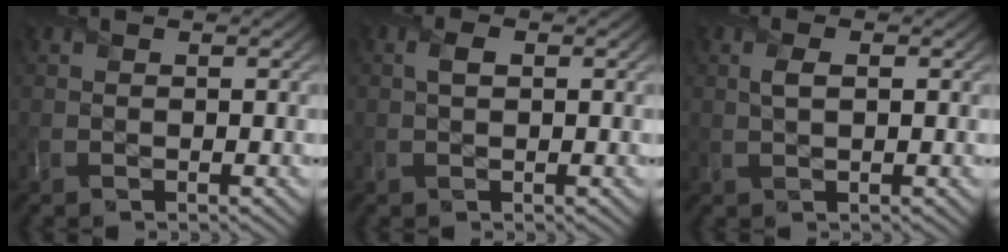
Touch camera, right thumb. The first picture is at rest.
{"total": 1.2, "force": [0.2, 0.7, 0.9], "torque": [-0.021, 0.003, 0.003]}
{"total": 1.6, "force": [0.4, 0.6, 1.4], "torque": [-0.031, 0.002, 0.008]}